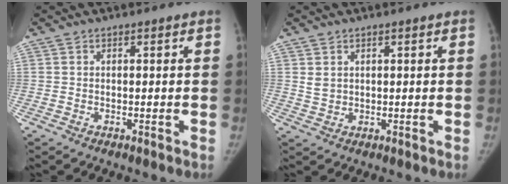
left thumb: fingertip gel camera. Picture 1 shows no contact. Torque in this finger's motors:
{"motor_torque": [-0.42, -0.56, -0.02, 0.26, -0.02]}